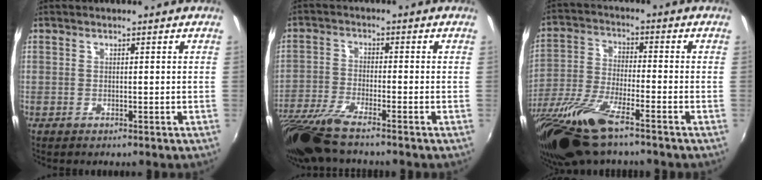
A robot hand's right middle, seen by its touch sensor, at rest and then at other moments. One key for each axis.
{"total": 10.1, "fx": -8.3, "fy": 0.8, "fz": 5.7, "tx": -0.132, "ty": -0.034, "tz": -0.159}
{"total": 15.5, "fx": -10.7, "fy": 3.3, "fz": 10.7, "tx": -0.231, "ty": -0.043, "tz": -0.207}